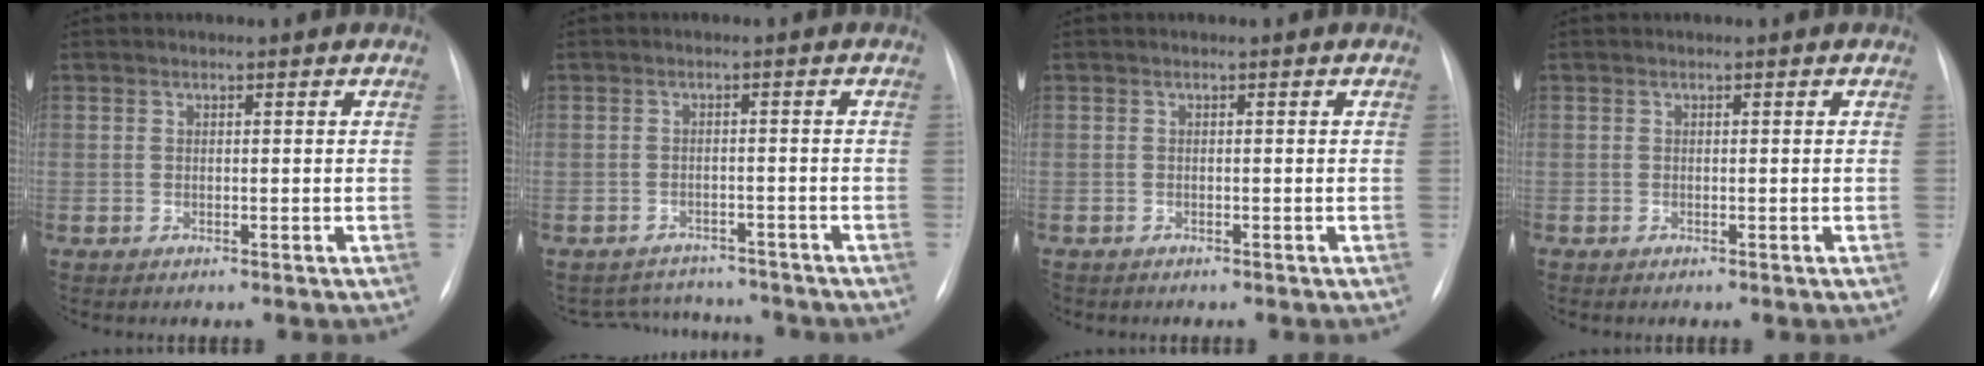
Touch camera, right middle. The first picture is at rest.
{"total": 6.4, "force": [-6.1, 2.0, -0.1], "torque": [0.002, 0.016, -0.081]}
{"total": 0.7, "force": [-0.5, 0.4, 0.1], "torque": [-0.006, 0.001, -0.009]}
{"total": 0.0}